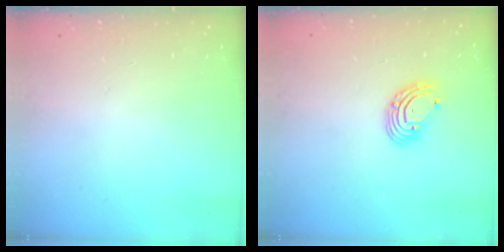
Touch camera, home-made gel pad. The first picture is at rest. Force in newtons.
{"total": 6.5, "press": 6.4, "slide": 0.8}